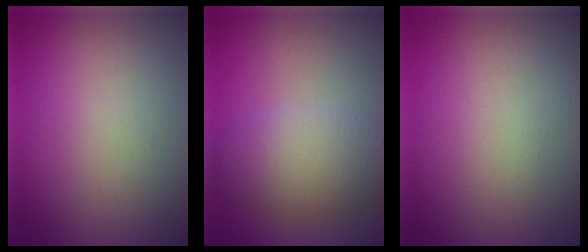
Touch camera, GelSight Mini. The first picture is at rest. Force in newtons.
{"total": 6.5, "press": 6.5, "slide": 0.3}
{"total": 0.0}